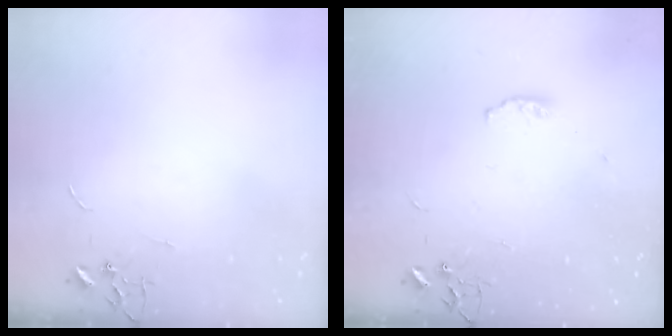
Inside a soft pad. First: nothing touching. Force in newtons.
{"total": 3.6, "press": 3.5, "slide": 0.8}